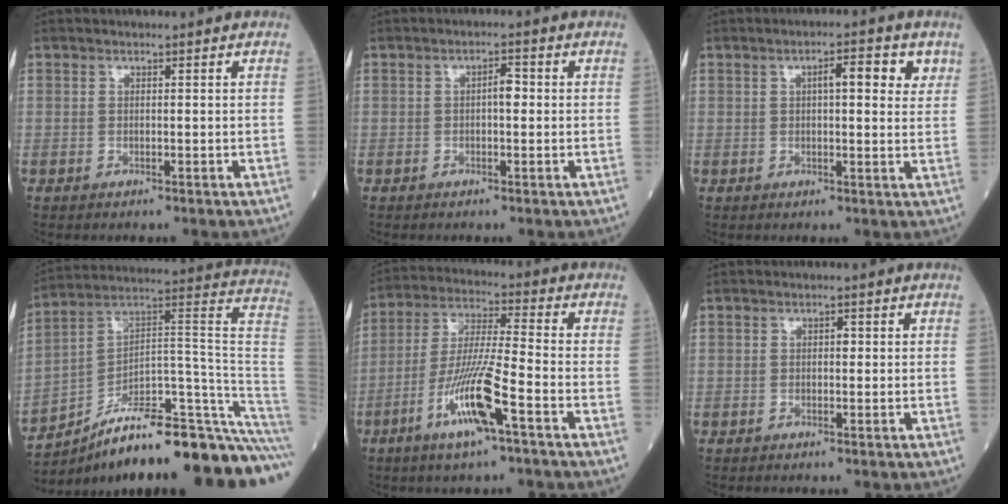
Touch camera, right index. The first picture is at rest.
{"total": 2.0, "force": [0.0, 0.7, 1.9], "torque": [-0.027, 0.005, -0.004]}
{"total": 5.5, "force": [2.2, 1.5, 4.8], "torque": [-0.068, 0.009, 0.026]}
{"total": 26.8, "force": [-20.2, 2.0, 17.5], "torque": [-0.138, 0.046, -0.301]}
{"total": 11.5, "force": [-5.5, 0.3, 10.1], "torque": [-0.200, -0.010, -0.106]}
{"total": 0.7, "force": [0.1, 0.4, 0.6], "torque": [-0.007, 0.002, -0.001]}